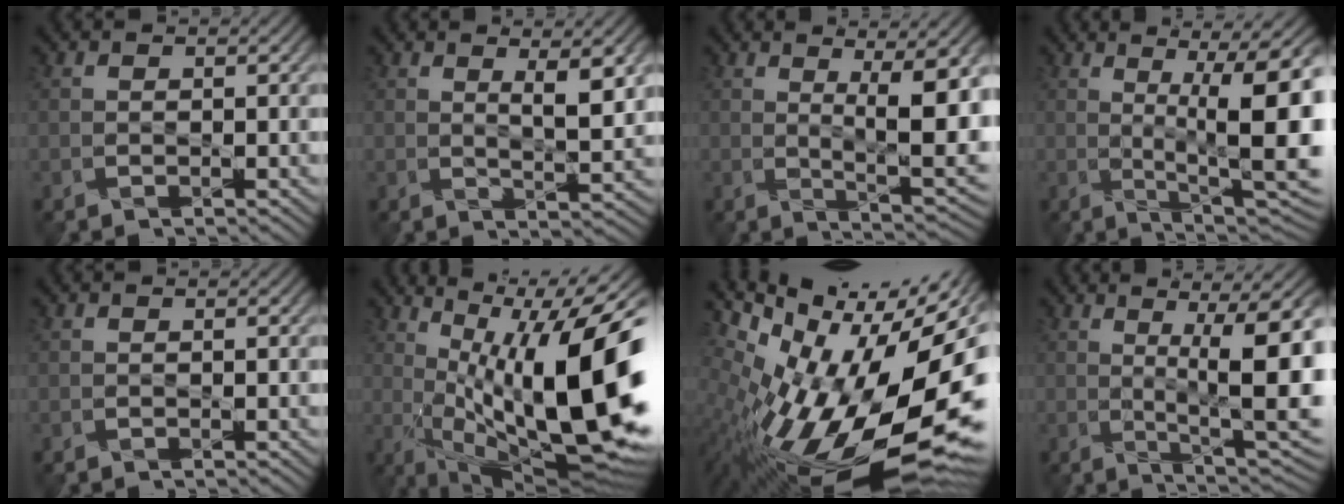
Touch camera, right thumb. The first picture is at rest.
{"total": 4.3, "force": [2.2, 0.9, 3.6], "torque": [-0.064, -0.007, 0.048]}
{"total": 8.6, "force": [2.2, 2.7, 7.9], "torque": [-0.114, -0.001, 0.045]}
{"total": 12.0, "force": [1.4, 3.3, 11.4], "torque": [-0.143, 0.012, 0.024]}
{"total": 0.0}
{"total": 18.6, "force": [1.0, 6.4, 17.4], "torque": [-0.258, 0.008, 0.023]}
{"total": 18.8, "force": [-1.8, 9.1, 16.3], "torque": [-0.241, -0.025, -0.019]}
{"total": 10.0, "force": [1.5, 2.3, 9.6], "torque": [-0.130, 0.011, 0.032]}